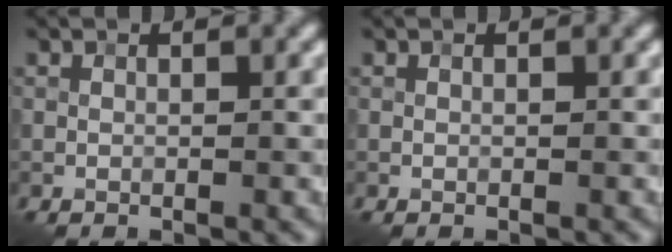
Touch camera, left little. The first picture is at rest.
{"total": 0.0}